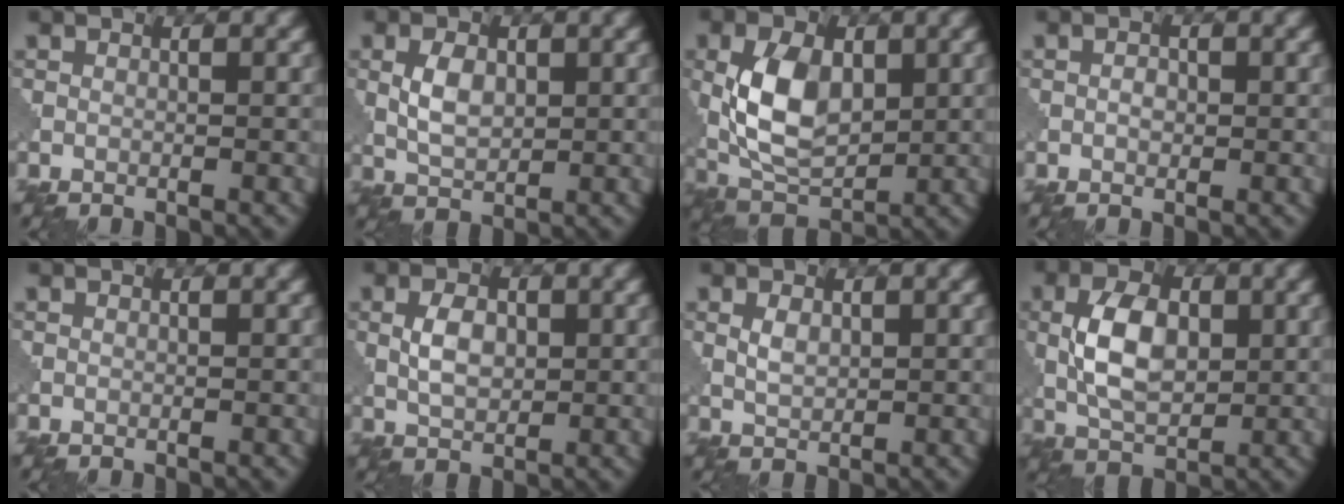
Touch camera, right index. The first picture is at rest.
{"total": 3.1, "force": [0.8, 2.0, 2.3], "torque": [-0.049, -0.001, 0.017]}
{"total": 7.1, "force": [1.0, 4.6, 5.4], "torque": [-0.111, -0.001, 0.020]}
{"total": 1.0, "force": [0.0, 0.8, 0.7], "torque": [-0.010, 0.000, 0.001]}
{"total": 0.0}
{"total": 3.1, "force": [0.7, 2.0, 2.3], "torque": [-0.048, -0.001, 0.015]}
{"total": 1.6, "force": [0.8, 1.0, 1.0], "torque": [-0.022, -0.002, 0.019]}
{"total": 5.9, "force": [0.7, 3.6, 4.6], "torque": [-0.094, -0.001, 0.015]}